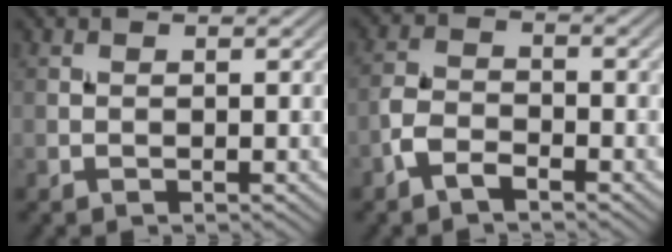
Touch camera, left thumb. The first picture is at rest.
{"total": 3.6, "force": [-2.4, 1.5, 2.2], "torque": [-0.049, 0.003, -0.058]}